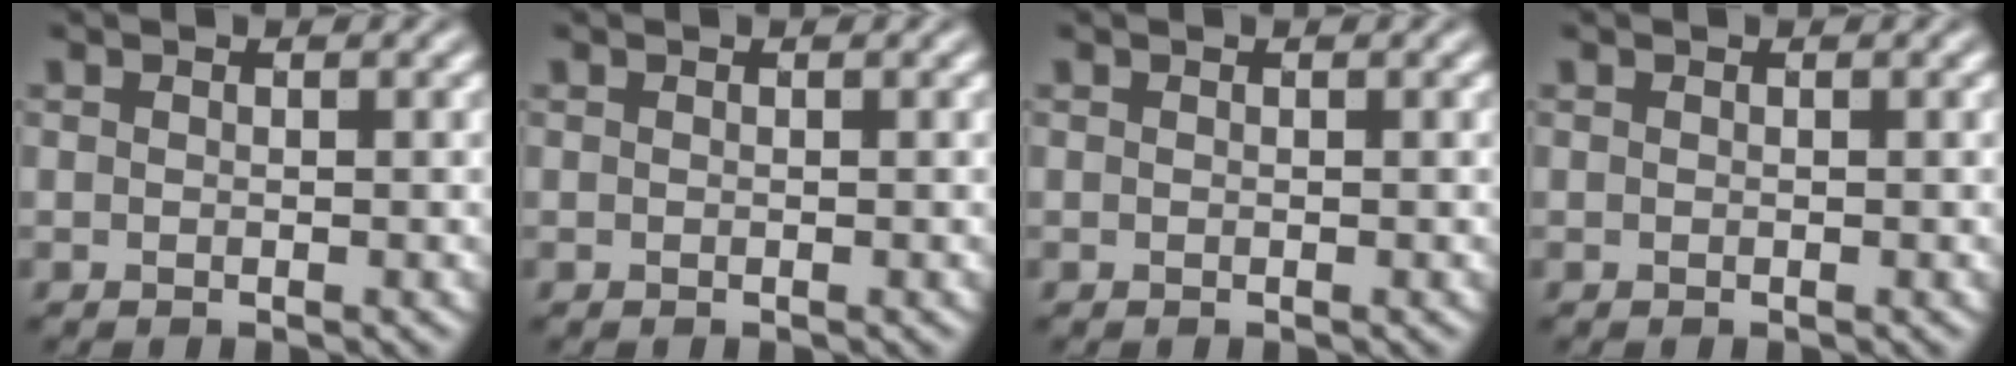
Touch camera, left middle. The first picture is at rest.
{"total": 0.0}
{"total": 0.0}
{"total": 0.0}